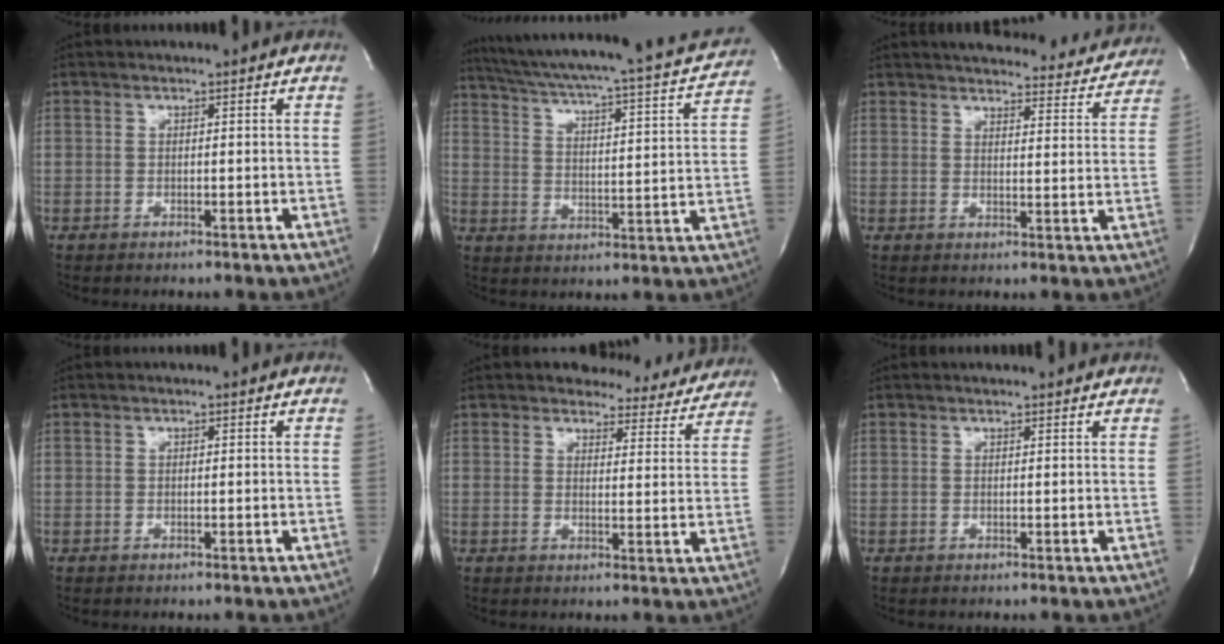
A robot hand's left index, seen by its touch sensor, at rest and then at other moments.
{"total": 22.4, "force": [20.3, 1.6, 9.3], "torque": [-0.149, -0.035, 0.267]}
{"total": 19.3, "force": [18.2, 4.3, 5.0], "torque": [-0.061, -0.019, 0.213]}
{"total": 0.0}
{"total": 10.3, "force": [9.6, 3.5, 1.1], "torque": [0.013, -0.021, 0.096]}
{"total": 2.4, "force": [2.4, 0.3, 0.4], "torque": [-0.011, 0.009, 0.024]}